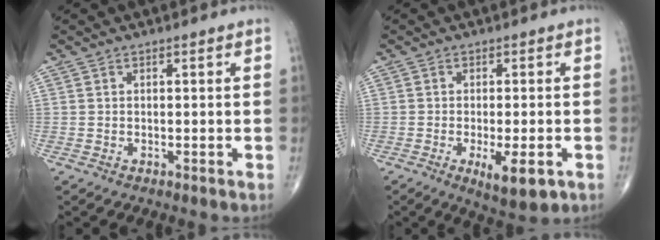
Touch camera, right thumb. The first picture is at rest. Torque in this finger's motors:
{"motor_torque": [-0.16, 0.08, 0.02, 0.08, 0.05]}